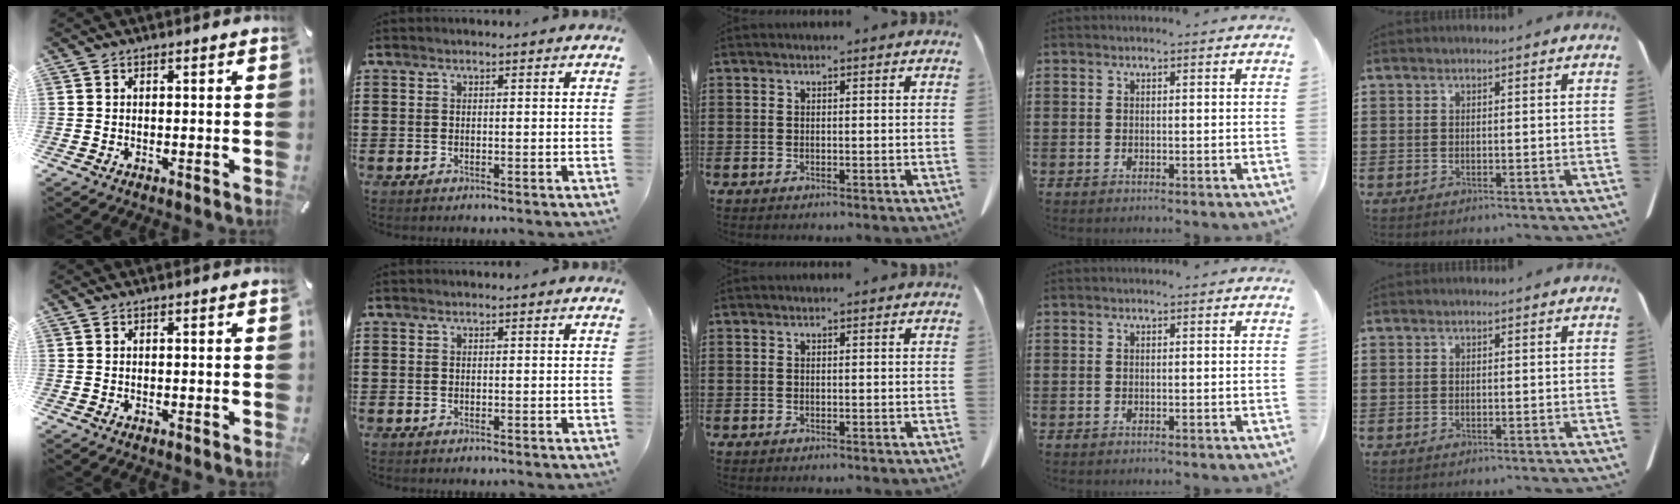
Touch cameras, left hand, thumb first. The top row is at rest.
{}